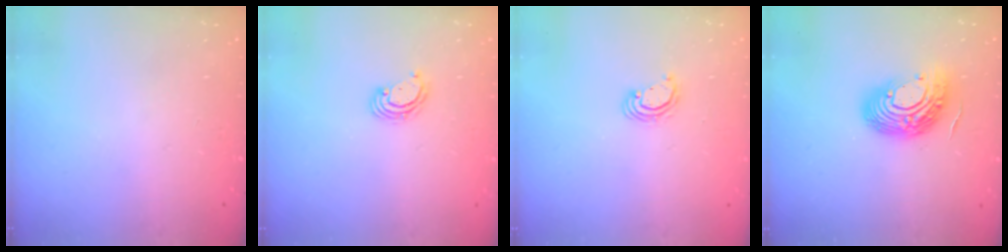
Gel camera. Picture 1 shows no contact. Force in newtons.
{"total": 3.5, "press": 3.5, "slide": 0.2}
{"total": 3.3, "press": 3.3, "slide": 0.2}
{"total": 16.2, "press": 16.1, "slide": 1.2}